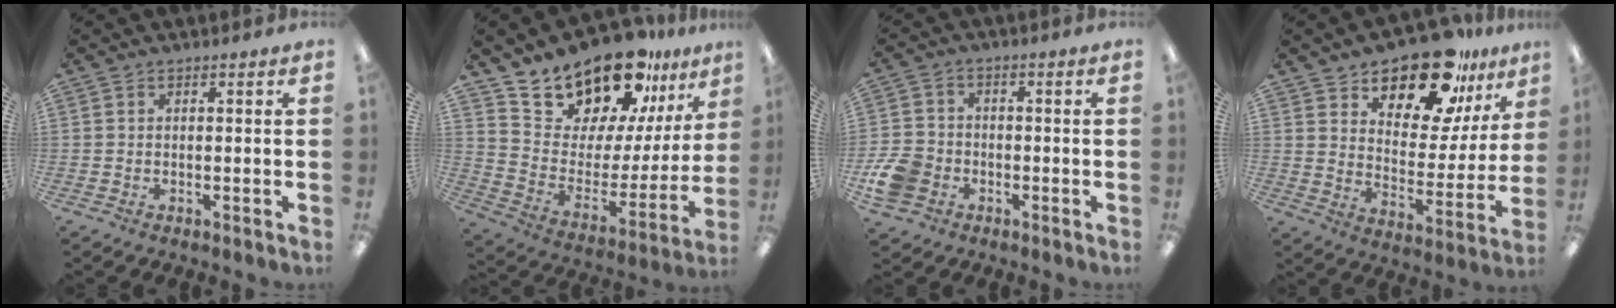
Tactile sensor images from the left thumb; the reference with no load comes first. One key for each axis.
{"total": 20.5, "fx": 17.9, "fy": 7.8, "fz": 6.4, "tx": -0.112, "ty": -0.142, "tz": 0.317}
{"total": 8.3, "fx": -3.1, "fy": 6.6, "fz": 3.8, "tx": -0.092, "ty": 0.023, "tz": -0.055}
{"total": 18.4, "fx": 14.9, "fy": 7.5, "fz": 7.8, "tx": -0.123, "ty": -0.108, "tz": 0.258}